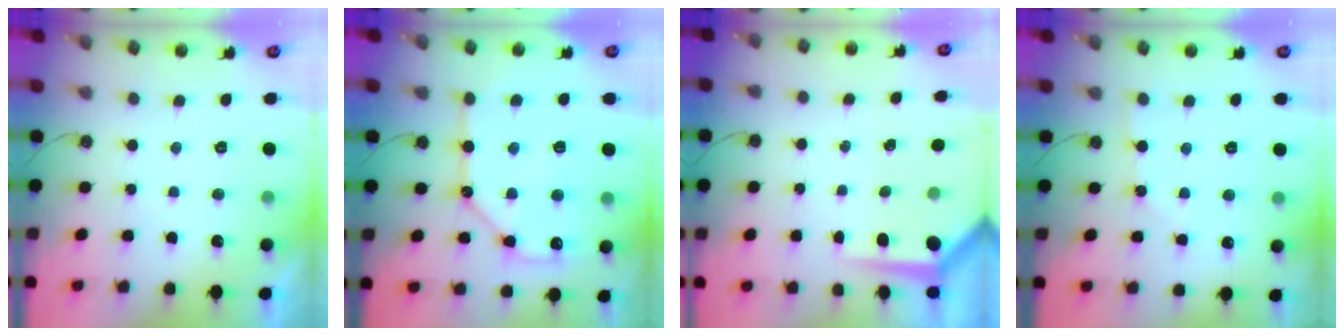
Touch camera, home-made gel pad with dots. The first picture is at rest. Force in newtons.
{"total": 13.6, "press": 13.5, "slide": 1.3}
{"total": 3.9, "press": 3.9, "slide": 0.3}
{"total": 2.7, "press": 2.7, "slide": 0.3}